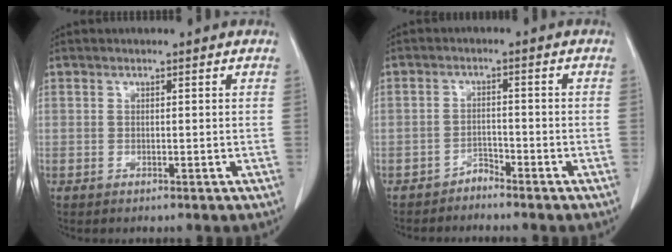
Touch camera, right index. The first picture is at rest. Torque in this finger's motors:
{"motor_torque": [-0.08, -0.04, -0.05, -0.02]}